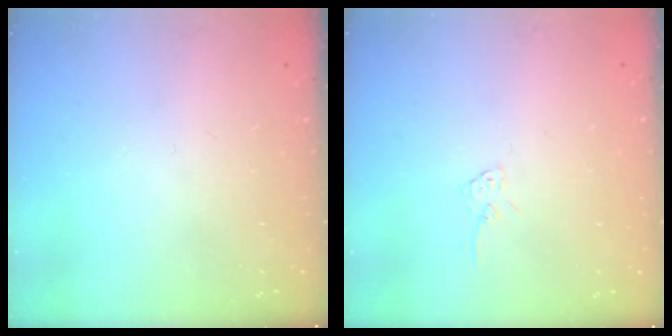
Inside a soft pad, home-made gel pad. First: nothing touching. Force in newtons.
{"total": 4.7, "press": 4.7, "slide": 0.6}